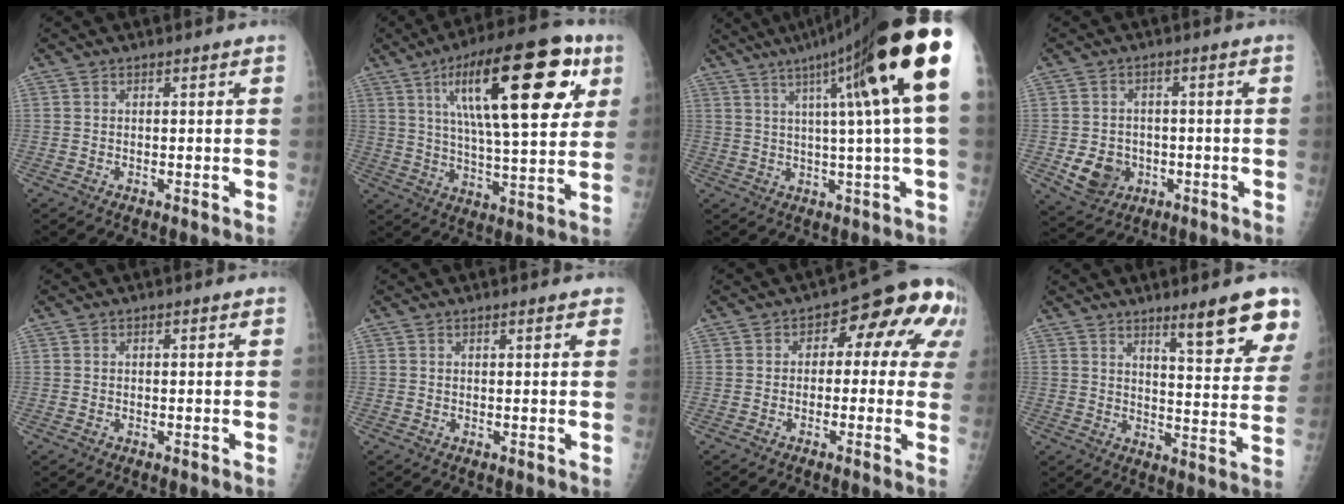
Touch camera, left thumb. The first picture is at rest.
{"total": 25.9, "force": [10.0, 8.4, 22.4], "torque": [-0.323, -0.010, 0.152]}
{"total": 20.4, "force": [7.2, 0.4, 19.1], "torque": [-0.281, 0.011, 0.101]}
{"total": 7.4, "force": [-2.1, 6.2, 3.4], "torque": [-0.036, 0.010, -0.025]}
{"total": 0.0}
{"total": 1.4, "force": [0.9, 0.5, 1.0], "torque": [-0.009, 0.000, 0.008]}
{"total": 12.6, "force": [2.5, 7.2, 10.0], "torque": [-0.065, 0.032, 0.015]}
{"total": 12.9, "force": [8.5, 2.2, 9.5], "torque": [-0.096, -0.055, 0.119]}